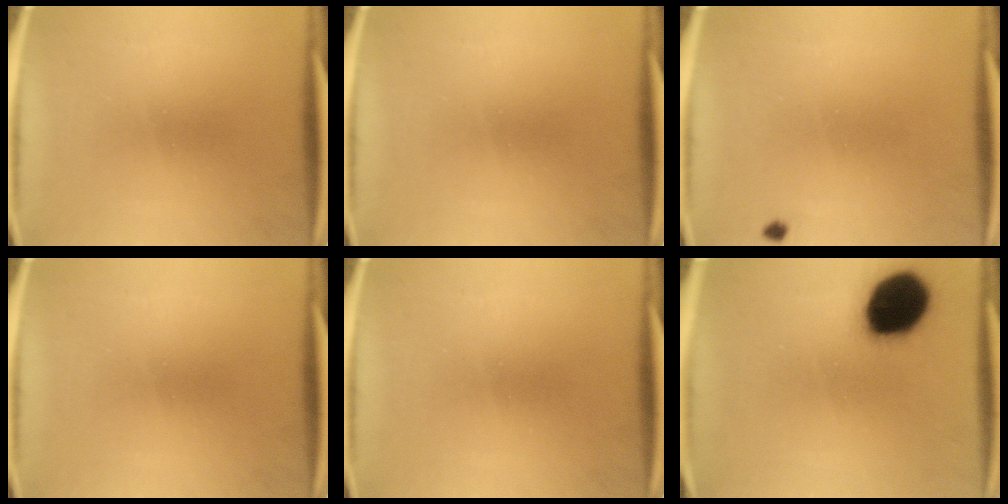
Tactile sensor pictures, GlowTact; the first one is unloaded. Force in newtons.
{"total": 0.0}
{"total": 0.7}
{"total": 0.0}
{"total": 0.0}
{"total": 19.1}